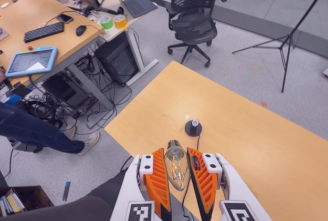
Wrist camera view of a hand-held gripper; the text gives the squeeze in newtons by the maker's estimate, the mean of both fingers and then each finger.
{"total": 12.9, "left": 13.5, "right": 12.3}